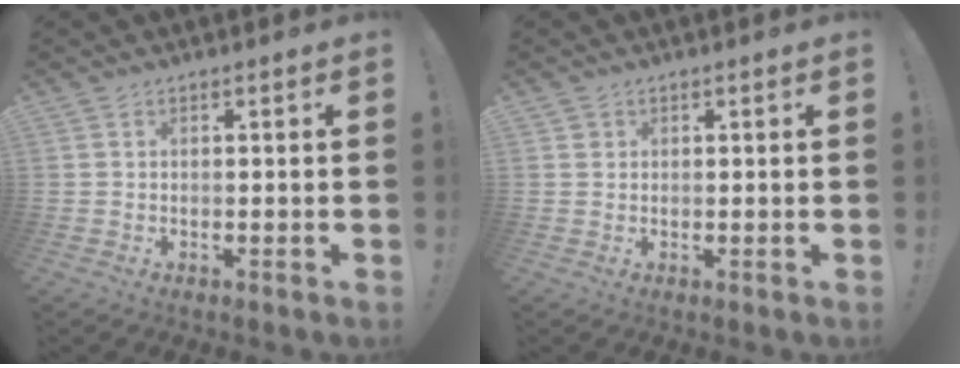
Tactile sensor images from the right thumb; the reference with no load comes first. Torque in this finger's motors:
{"motor_torque": [-0.03, -0.13, 0.10, -0.04, -0.04]}